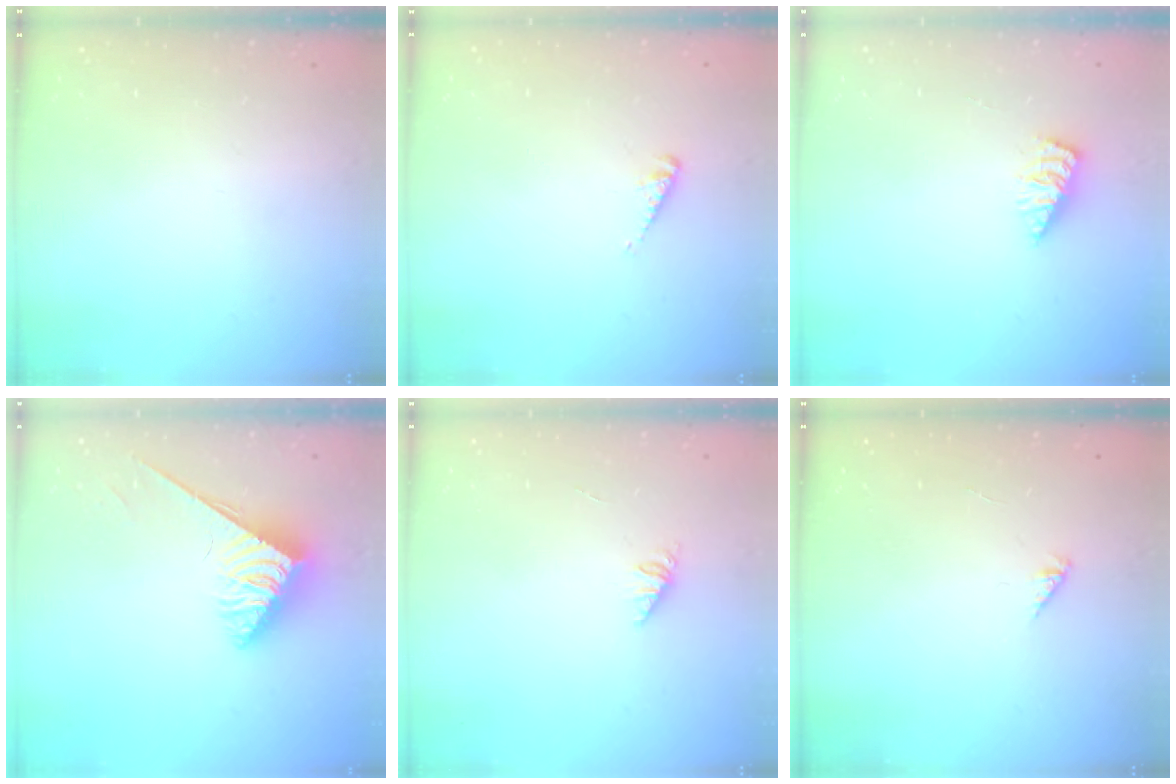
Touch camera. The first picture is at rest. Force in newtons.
{"total": 3.1, "press": 3.1, "slide": 0.3}
{"total": 2.8, "press": 2.8, "slide": 0.4}
{"total": 3.7, "press": 3.7, "slide": 0.6}
{"total": 1.0, "press": 1.0, "slide": 0.3}
{"total": 0.0}